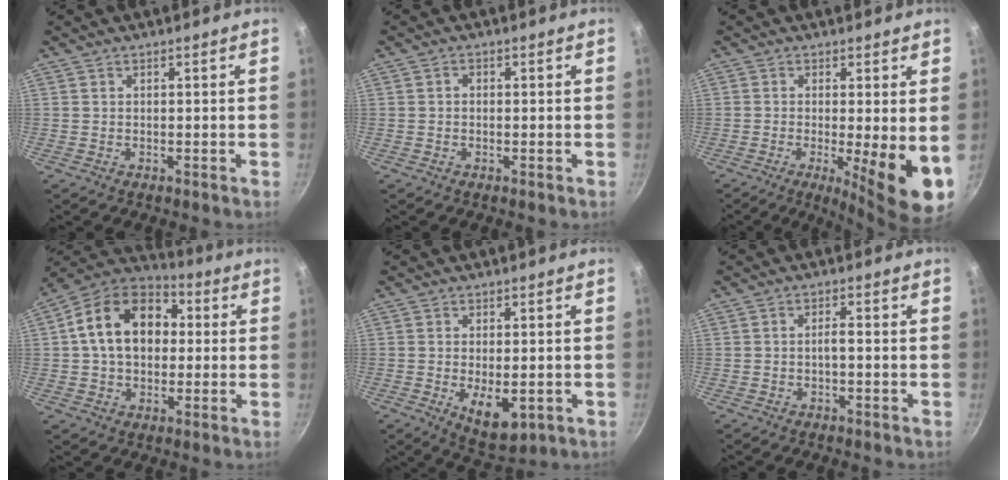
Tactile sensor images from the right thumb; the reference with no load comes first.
{"total": 0.9, "force": [-0.2, 0.7, 0.4], "torque": [-0.008, 0.005, -0.004]}
{"total": 11.0, "force": [-1.7, 2.1, 10.7], "torque": [-0.141, -0.018, -0.019]}
{"total": 17.0, "force": [2.2, 12.3, 11.6], "torque": [-0.168, 0.033, 0.018]}
{"total": 8.0, "force": [-1.7, 3.9, 6.7], "torque": [-0.093, -0.009, -0.011]}
{"total": 1.7, "force": [-0.6, 0.5, 1.5], "torque": [-0.033, 0.013, -0.013]}